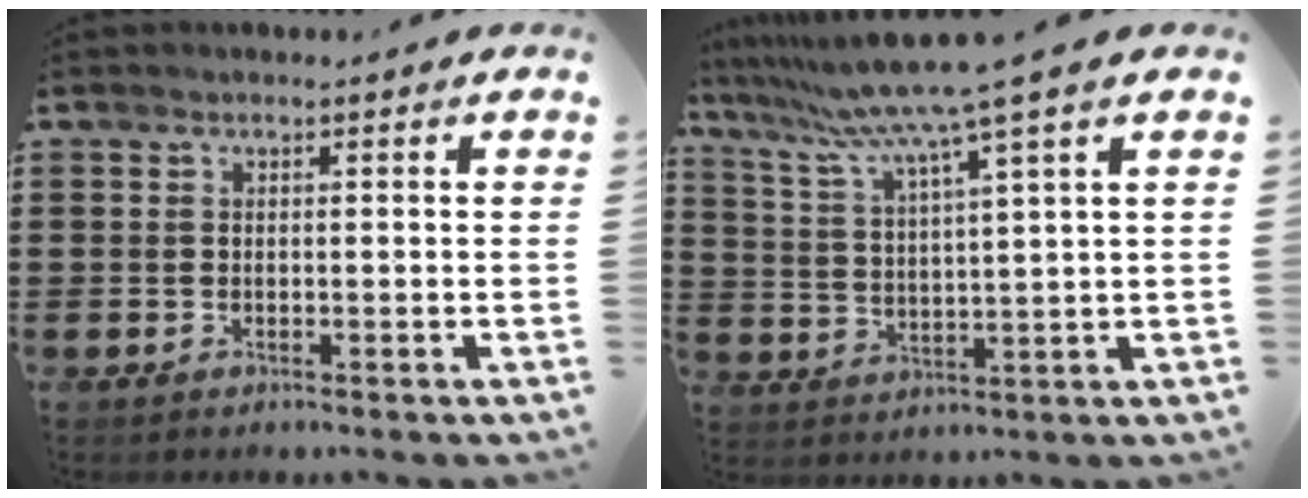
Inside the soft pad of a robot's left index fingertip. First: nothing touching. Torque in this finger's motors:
{"motor_torque": [1.07, -1.07, 1.05, 0.21]}